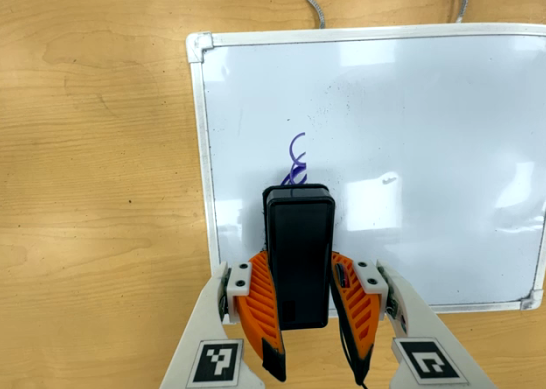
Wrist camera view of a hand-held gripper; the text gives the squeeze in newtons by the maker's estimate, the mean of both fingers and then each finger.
{"total": 8.0, "left": 7.2, "right": 8.7}